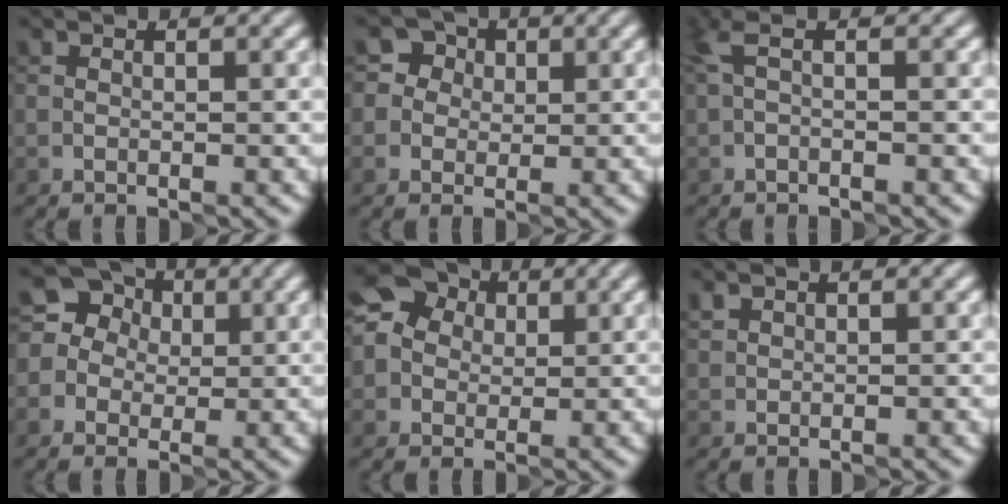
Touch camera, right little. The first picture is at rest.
{"total": 3.0, "force": [0.8, 2.8, 0.7], "torque": [0.014, 0.006, 0.000]}
{"total": 1.8, "force": [-0.2, 0.4, 1.7], "torque": [-0.042, 0.002, -0.009]}
{"total": 9.4, "force": [2.3, 8.5, 3.3], "torque": [-0.074, 0.056, 0.009]}
{"total": 7.0, "force": [2.5, 6.0, 2.7], "torque": [-0.046, 0.030, 0.025]}
{"total": 0.8, "force": [0.6, 0.5, 0.0], "torque": [0.002, 0.002, 0.014]}